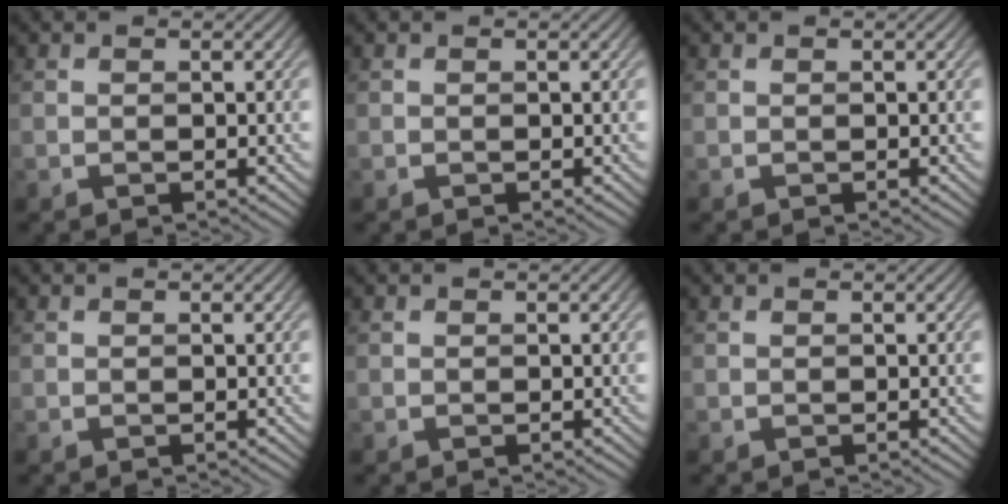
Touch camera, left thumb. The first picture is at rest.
{"total": 0.0}
{"total": 0.0}
{"total": 0.0}
{"total": 0.0}
{"total": 0.0}